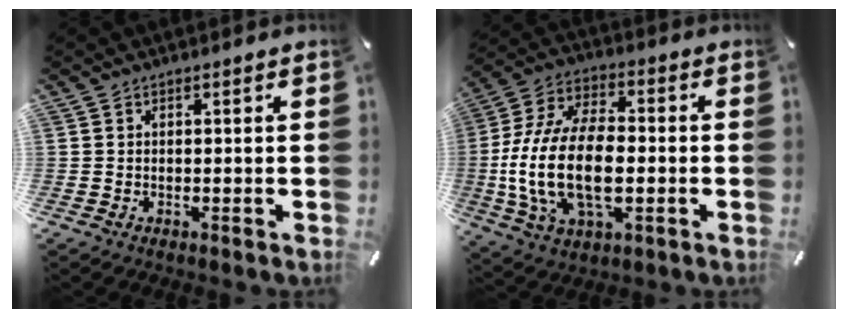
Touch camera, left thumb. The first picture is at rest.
{"total": 19.1, "force": [-3.1, 10.9, 15.4], "torque": [-0.332, -0.004, -0.052]}